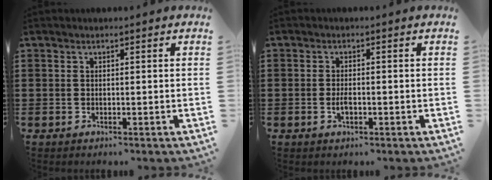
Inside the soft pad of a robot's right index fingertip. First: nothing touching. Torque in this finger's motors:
{"motor_torque": [2.14, 0.00, 0.04, 0.03]}